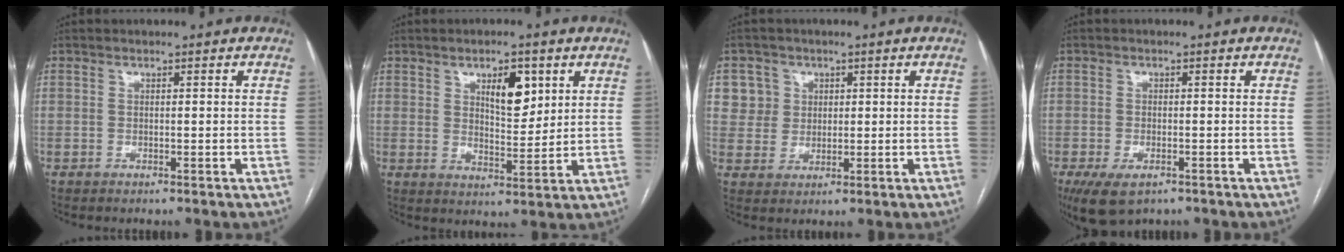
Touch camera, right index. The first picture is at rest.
{"total": 6.8, "force": [3.1, 2.7, 5.4], "torque": [-0.087, 0.000, 0.054]}
{"total": 5.2, "force": [1.8, 4.9, 0.1], "torque": [0.009, 0.009, 0.038]}
{"total": 6.2, "force": [-3.7, 3.0, 4.0], "torque": [-0.074, -0.011, -0.059]}